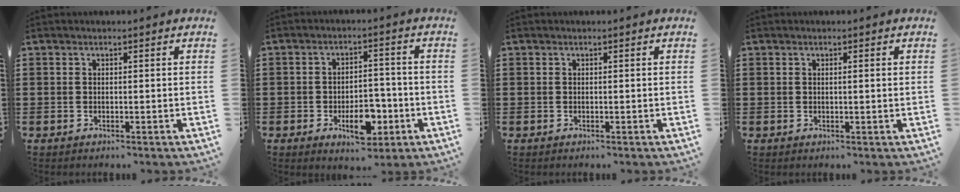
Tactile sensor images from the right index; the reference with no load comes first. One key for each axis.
{"total": 7.5, "fx": -3.0, "fy": 3.9, "fz": 5.8, "tx": -0.080, "ty": 0.003, "tz": -0.051}
{"total": 0.0}
{"total": 0.7, "fx": 0.1, "fy": -0.1, "fz": 0.7, "tx": -0.013, "ty": -0.003, "tz": 0.001}